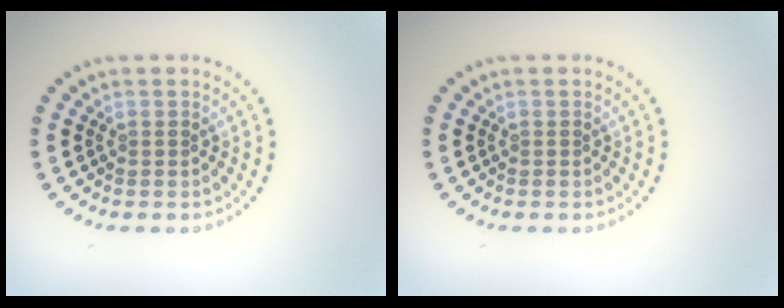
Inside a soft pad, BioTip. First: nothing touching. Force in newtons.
{"total": 0.0}